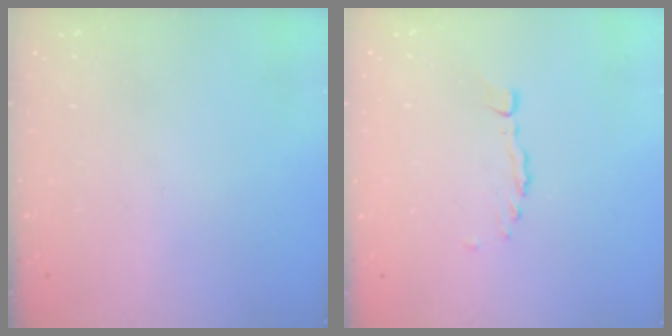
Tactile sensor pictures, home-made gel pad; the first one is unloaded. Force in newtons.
{"total": 0.0}